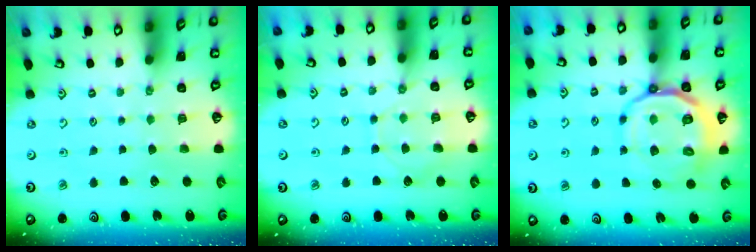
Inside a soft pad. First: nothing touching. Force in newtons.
{"total": 7.0, "press": 6.9, "slide": 0.7}
{"total": 15.3, "press": 15.1, "slide": 2.6}